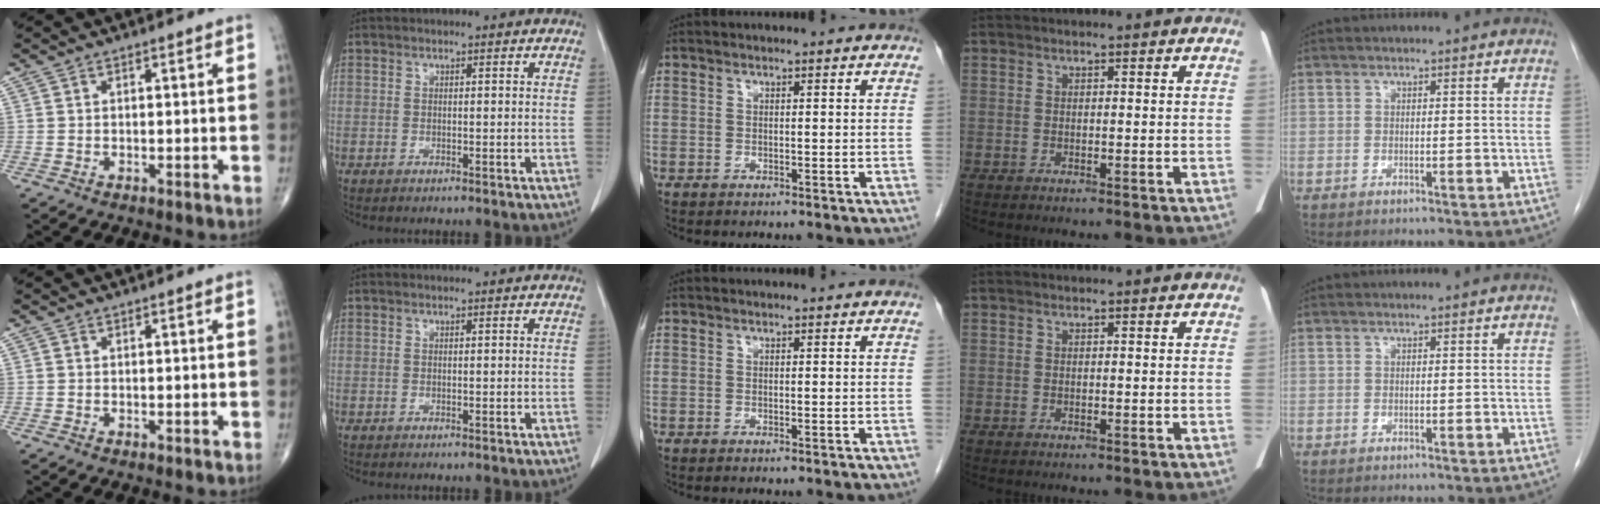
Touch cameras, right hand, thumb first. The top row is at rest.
{}